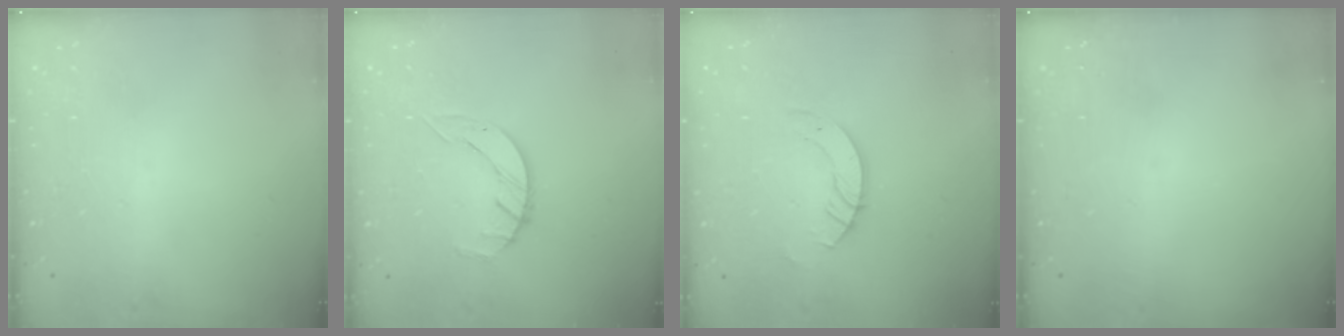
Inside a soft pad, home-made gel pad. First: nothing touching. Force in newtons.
{"total": 3.2, "press": 3.2, "slide": 0.4}
{"total": 3.5, "press": 3.5, "slide": 0.3}
{"total": 0.0}